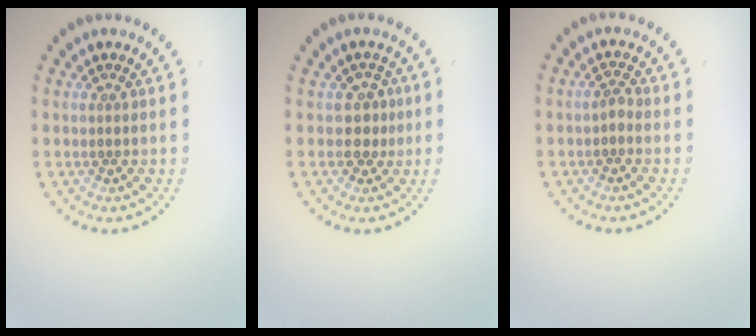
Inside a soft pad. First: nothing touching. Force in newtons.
{"total": 1.8, "press": 1.5, "slide": 1.1}
{"total": 0.9, "press": 0.7, "slide": 0.6}